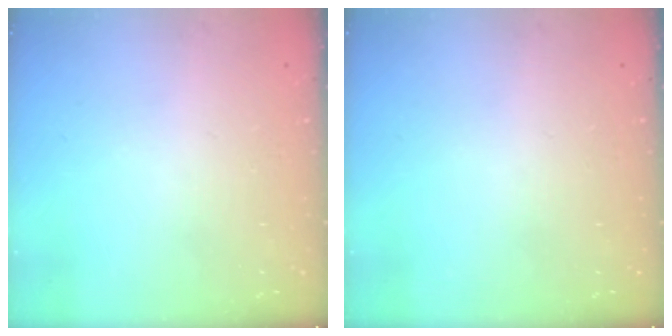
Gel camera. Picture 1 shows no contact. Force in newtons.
{"total": 0.0}